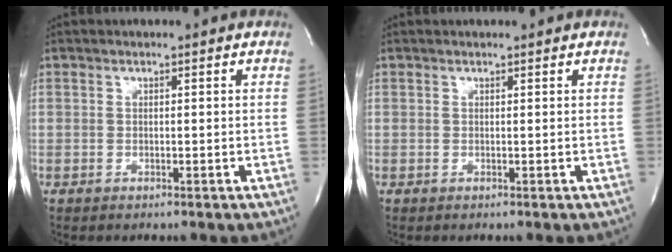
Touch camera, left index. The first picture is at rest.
{"total": 0.9, "force": [0.9, 0.0, 0.1], "torque": [-0.002, 0.009, 0.008]}